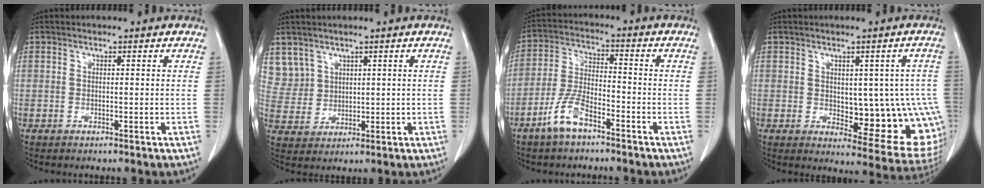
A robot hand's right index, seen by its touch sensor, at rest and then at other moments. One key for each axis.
{"total": 5.8, "fx": 3.5, "fy": 4.7, "fz": 0.0, "tx": -0.003, "ty": 0.010, "tz": 0.083}
{"total": 7.5, "fx": -4.8, "fy": 2.3, "fz": 5.2, "tx": -0.118, "ty": 0.000, "tz": -0.096}
{"total": 13.8, "fx": -1.3, "fy": 5.7, "fz": 12.5, "tx": -0.107, "ty": 0.009, "tz": 0.003}